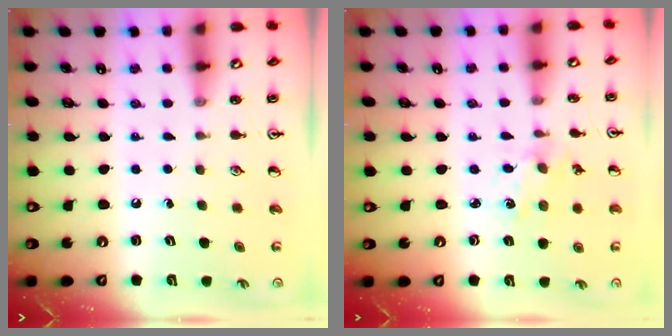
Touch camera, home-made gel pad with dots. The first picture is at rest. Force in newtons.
{"total": 1.1, "press": 1.1, "slide": 0.2}